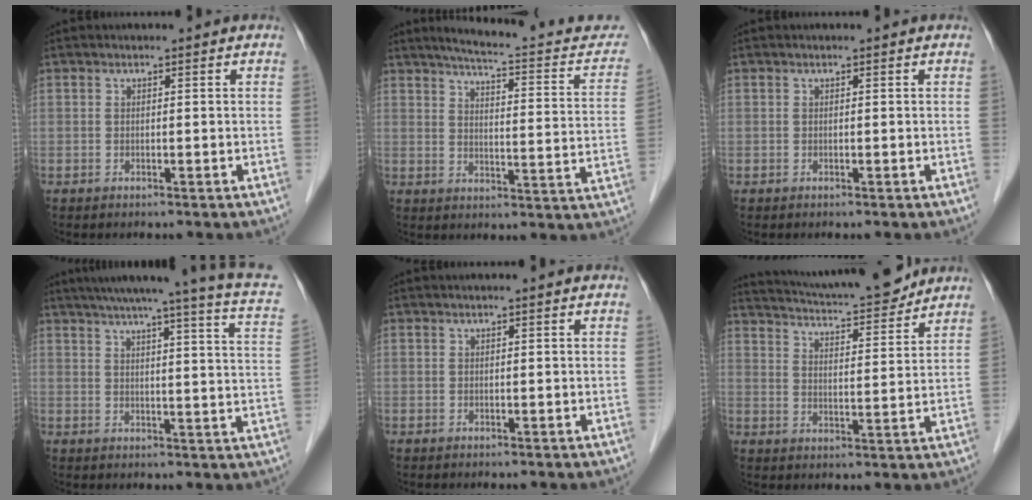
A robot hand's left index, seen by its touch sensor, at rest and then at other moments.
{"total": 17.5, "force": [15.3, 2.9, 8.0], "torque": [-0.094, -0.018, 0.176]}
{"total": 0.0}
{"total": 20.6, "force": [16.5, -0.4, 12.2], "torque": [-0.181, -0.017, 0.194]}
{"total": 1.3, "force": [1.1, -0.2, 0.6], "torque": [-0.013, 0.013, 0.022]}
{"total": 16.0, "force": [14.9, 1.4, 5.8], "torque": [-0.102, 0.006, 0.220]}